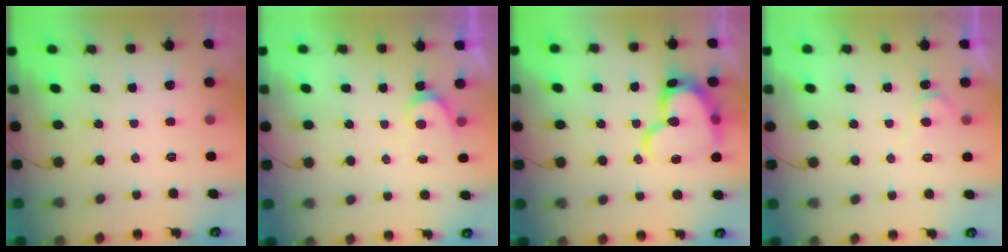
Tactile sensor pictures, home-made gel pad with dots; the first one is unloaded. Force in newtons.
{"total": 3.6, "press": 3.6, "slide": 0.4}
{"total": 17.8, "press": 17.7, "slide": 1.8}
{"total": 5.8, "press": 5.8, "slide": 0.8}